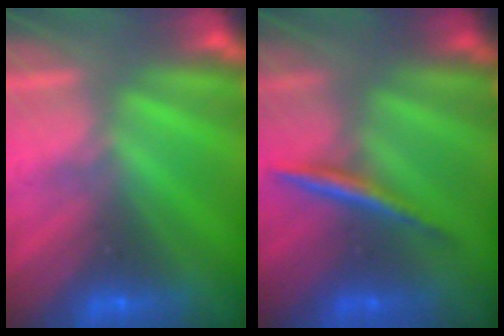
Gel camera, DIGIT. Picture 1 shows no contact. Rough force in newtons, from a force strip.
{"total": 1.7}